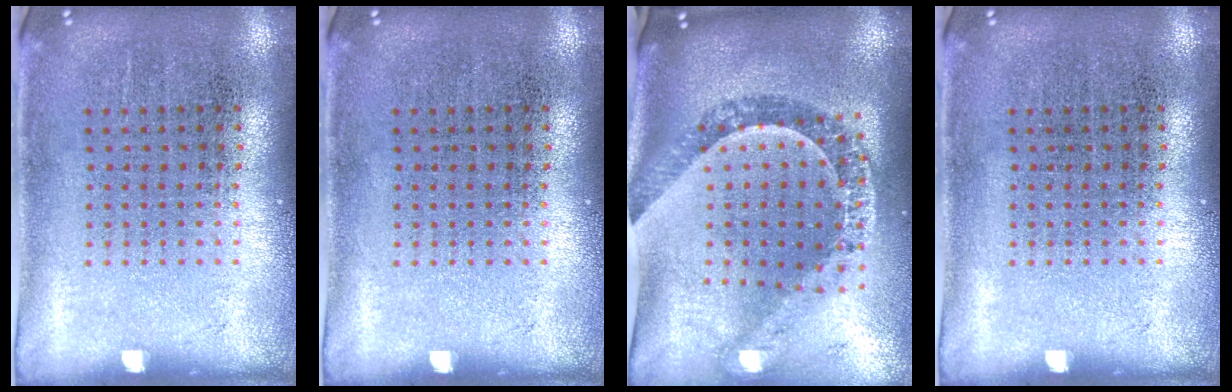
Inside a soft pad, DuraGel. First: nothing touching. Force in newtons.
{"total": 0.0}
{"total": 1.7, "press": 1.5, "slide": 0.9}
{"total": 0.0}